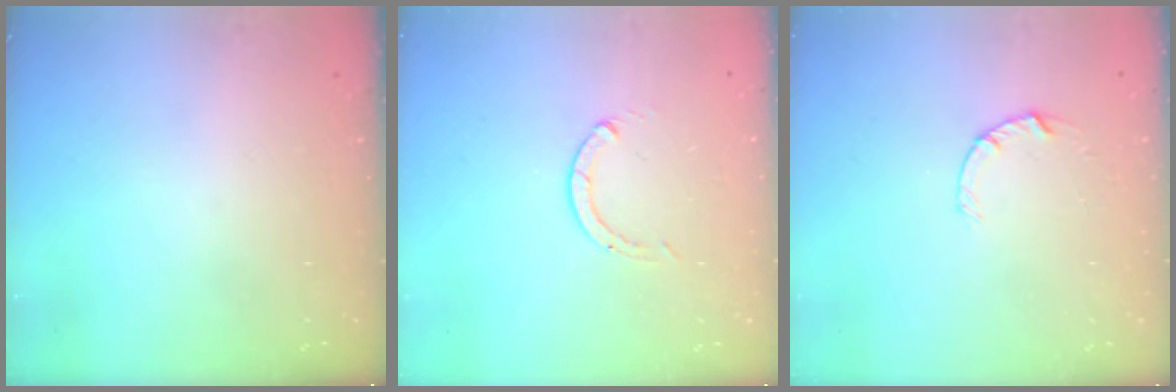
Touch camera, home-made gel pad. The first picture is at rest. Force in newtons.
{"total": 0.0}
{"total": 4.5, "press": 4.4, "slide": 0.5}